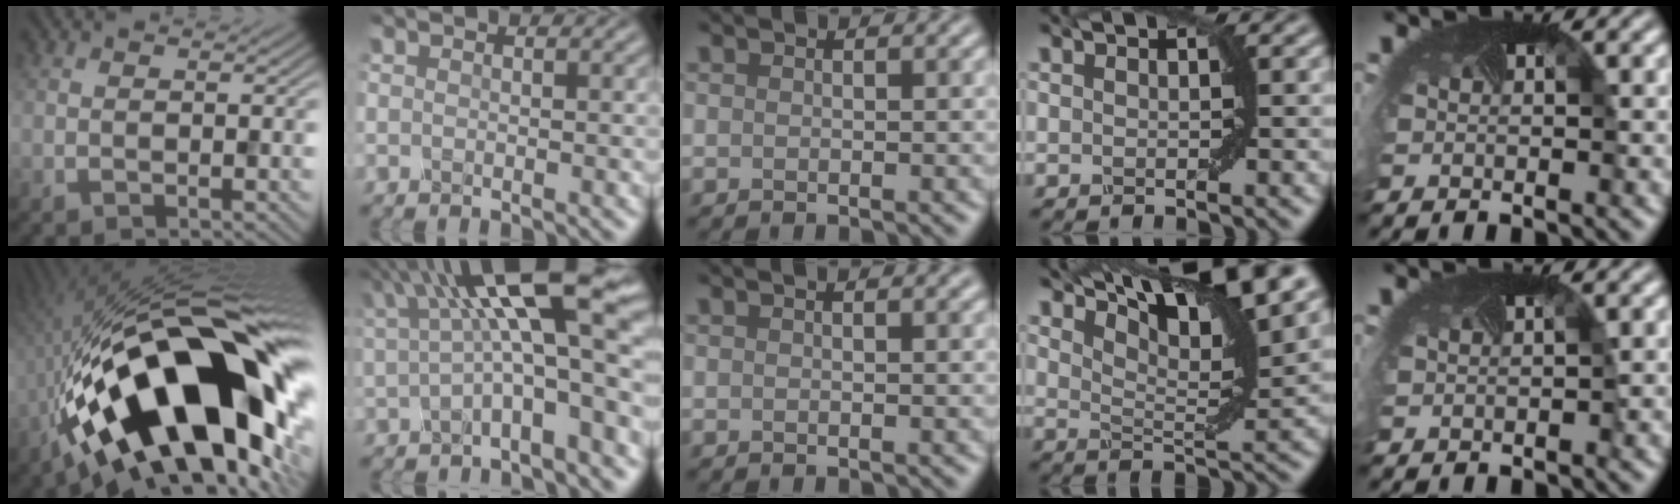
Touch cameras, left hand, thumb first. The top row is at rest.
{"thumb": {"total": 22.7, "force": [-4.7, 10.2, 19.7], "torque": [-0.347, 0.001, -0.093]}, "index": {"total": 12.2, "force": [3.1, 3.4, 11.3], "torque": [-0.172, 0.021, 0.046]}, "middle": {"total": 1.0, "force": [0.5, 0.1, 0.8], "torque": [-0.012, 0.005, 0.008]}, "ring": {"total": 10.7, "force": [7.3, 2.3, 7.4], "torque": [-0.115, 0.017, 0.119]}, "little": {"total": 0.7, "force": [0.0, 0.4, 0.6], "torque": [0.001, 0.008, -0.003]}}